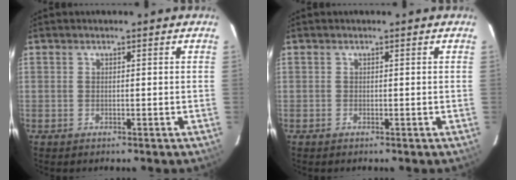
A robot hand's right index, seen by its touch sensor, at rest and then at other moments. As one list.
[{"total": 0.0}]